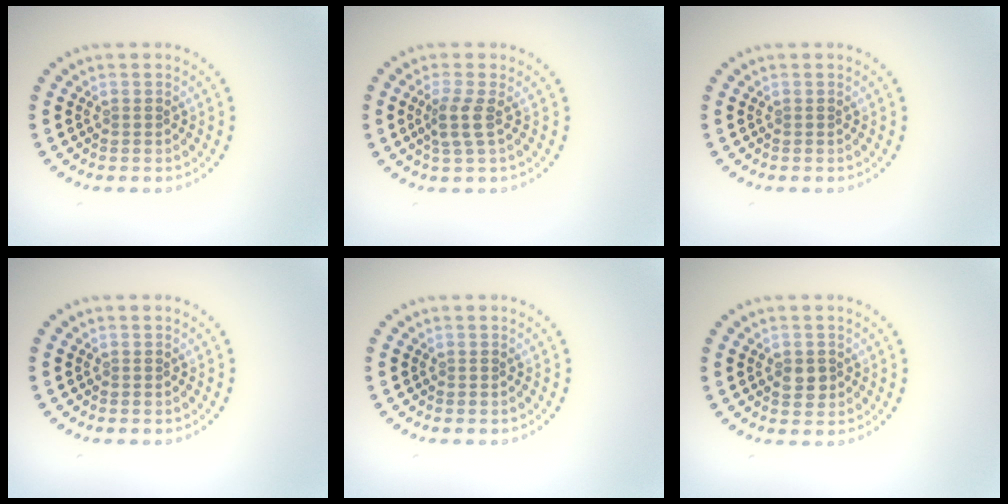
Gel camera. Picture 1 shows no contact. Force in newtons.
{"total": 1.9, "press": 1.6, "slide": 1.1}
{"total": 0.0}
{"total": 0.0}
{"total": 0.0}
{"total": 1.7, "press": 1.7, "slide": 0.3}